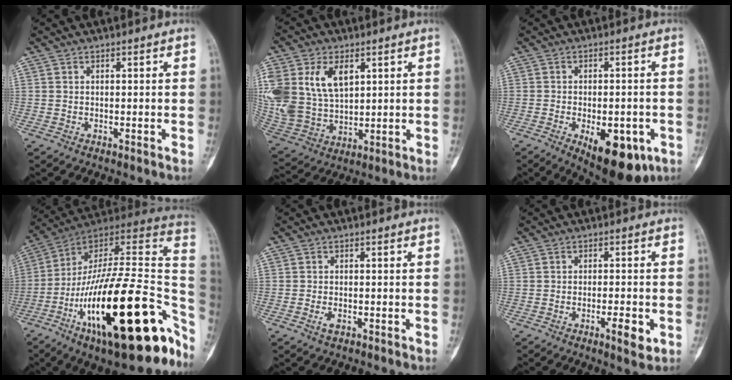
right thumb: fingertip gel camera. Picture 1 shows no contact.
{"total": 19.0, "force": [6.1, 12.7, 12.7], "torque": [-0.281, -0.003, 0.131]}
{"total": 13.1, "force": [-5.2, 6.2, 10.3], "torque": [-0.128, 0.002, -0.061]}
{"total": 35.7, "force": [-12.8, 12.3, 31.0], "torque": [-0.406, 0.064, -0.203]}
{"total": 1.7, "force": [-0.8, 0.9, 1.2], "torque": [-0.027, 0.003, -0.017]}
{"total": 4.8, "force": [-1.8, 1.4, 4.2], "torque": [-0.064, 0.001, -0.025]}